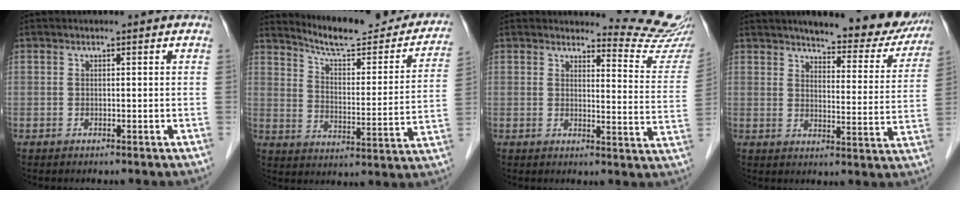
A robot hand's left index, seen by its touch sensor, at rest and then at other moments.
{"total": 19.9, "force": [18.1, 3.7, 7.4], "torque": [-0.092, -0.038, 0.236]}
{"total": 10.8, "force": [10.7, -0.3, 0.6], "torque": [0.000, -0.102, 0.105]}
{"total": 16.0, "force": [14.1, 3.7, 6.6], "torque": [-0.058, -0.025, 0.161]}